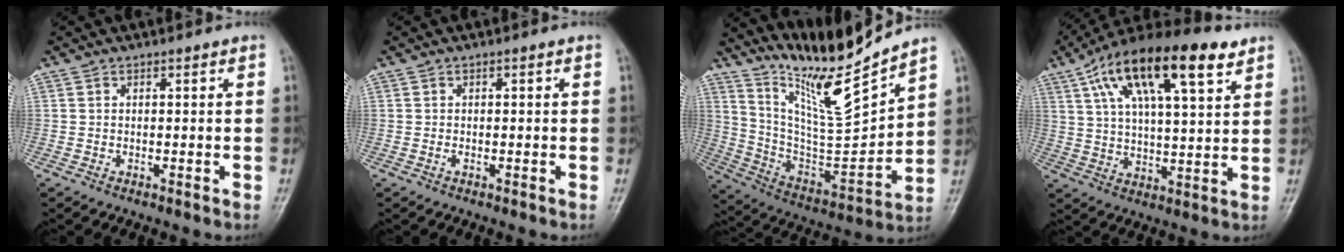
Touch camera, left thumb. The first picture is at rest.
{"total": 0.8, "force": [-0.1, 0.2, 0.8], "torque": [-0.014, 0.006, 0.000]}
{"total": 16.3, "force": [14.2, 0.1, 8.0], "torque": [-0.122, -0.090, 0.274]}
{"total": 20.0, "force": [10.6, 6.7, 15.6], "torque": [-0.260, -0.008, 0.179]}